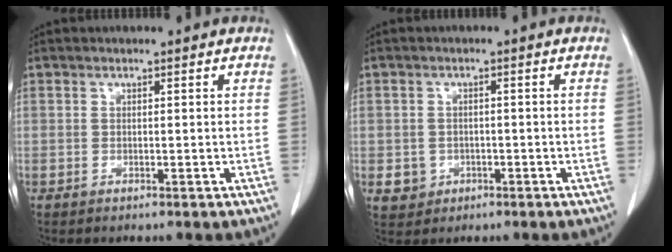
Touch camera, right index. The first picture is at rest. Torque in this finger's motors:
{"motor_torque": [-0.03, 0.13, -0.38, -0.21]}